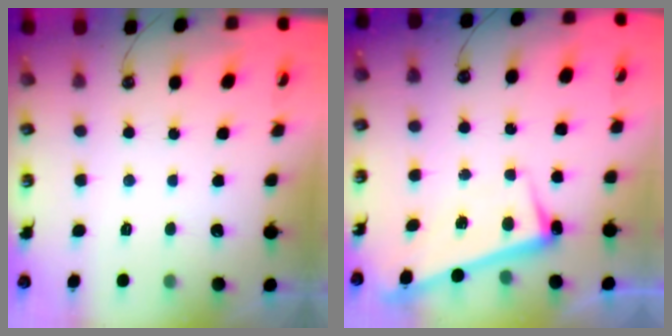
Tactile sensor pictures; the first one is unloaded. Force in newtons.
{"total": 1.0, "press": 0.6, "slide": 0.8}